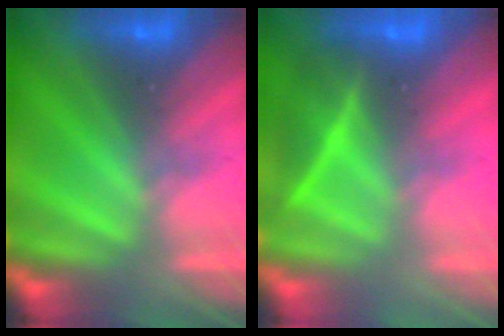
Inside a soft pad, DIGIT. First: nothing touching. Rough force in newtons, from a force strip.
{"total": 1.8}